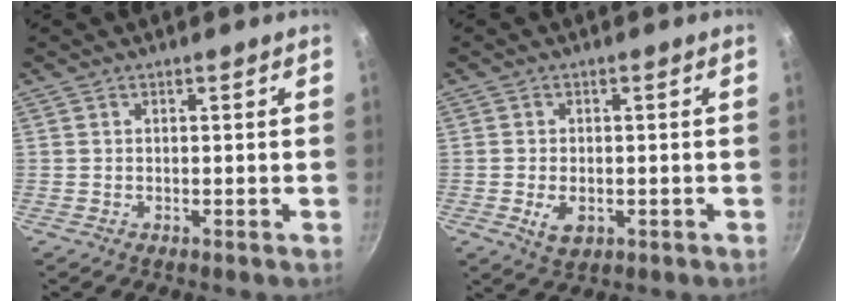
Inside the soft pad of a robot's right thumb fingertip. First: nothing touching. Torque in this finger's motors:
{"motor_torque": [-0.06, 0.18, 0.18, 0.52, 0.10]}